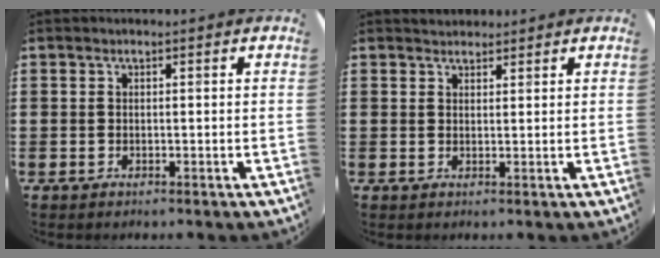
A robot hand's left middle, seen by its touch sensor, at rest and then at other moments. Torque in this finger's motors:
{"motor_torque": [0.23, -0.24, -0.05, 0.01]}